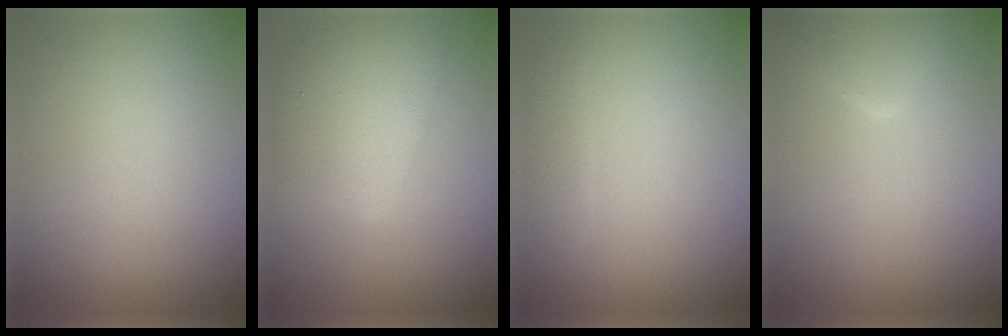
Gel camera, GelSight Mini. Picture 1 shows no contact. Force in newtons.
{"total": 5.5, "press": 5.4, "slide": 0.2}
{"total": 1.3, "press": 1.3, "slide": 0.1}
{"total": 2.5, "press": 2.5, "slide": 0.2}